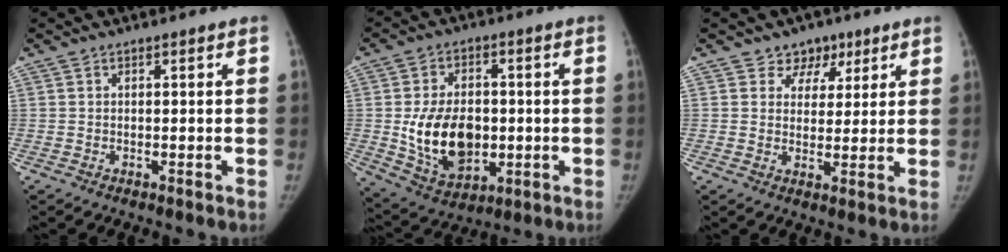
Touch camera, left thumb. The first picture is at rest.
{"total": 14.8, "force": [-1.0, 10.2, 10.6], "torque": [-0.150, -0.006, 0.000]}
{"total": 5.3, "force": [3.3, 4.1, 0.6], "torque": [0.025, -0.016, 0.050]}